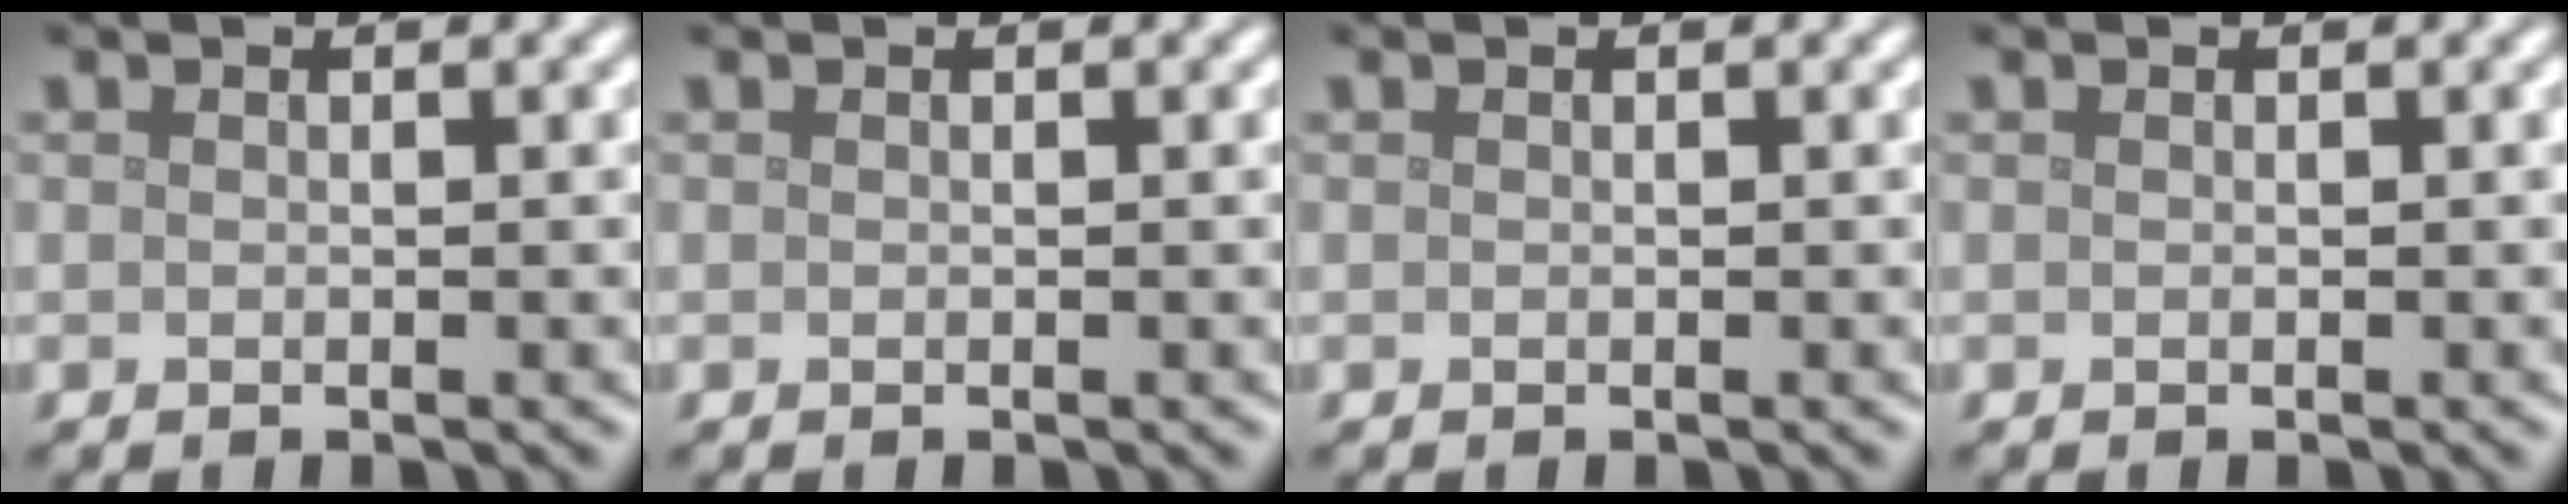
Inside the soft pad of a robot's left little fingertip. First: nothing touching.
{"total": 0.0}
{"total": 0.0}
{"total": 0.0}